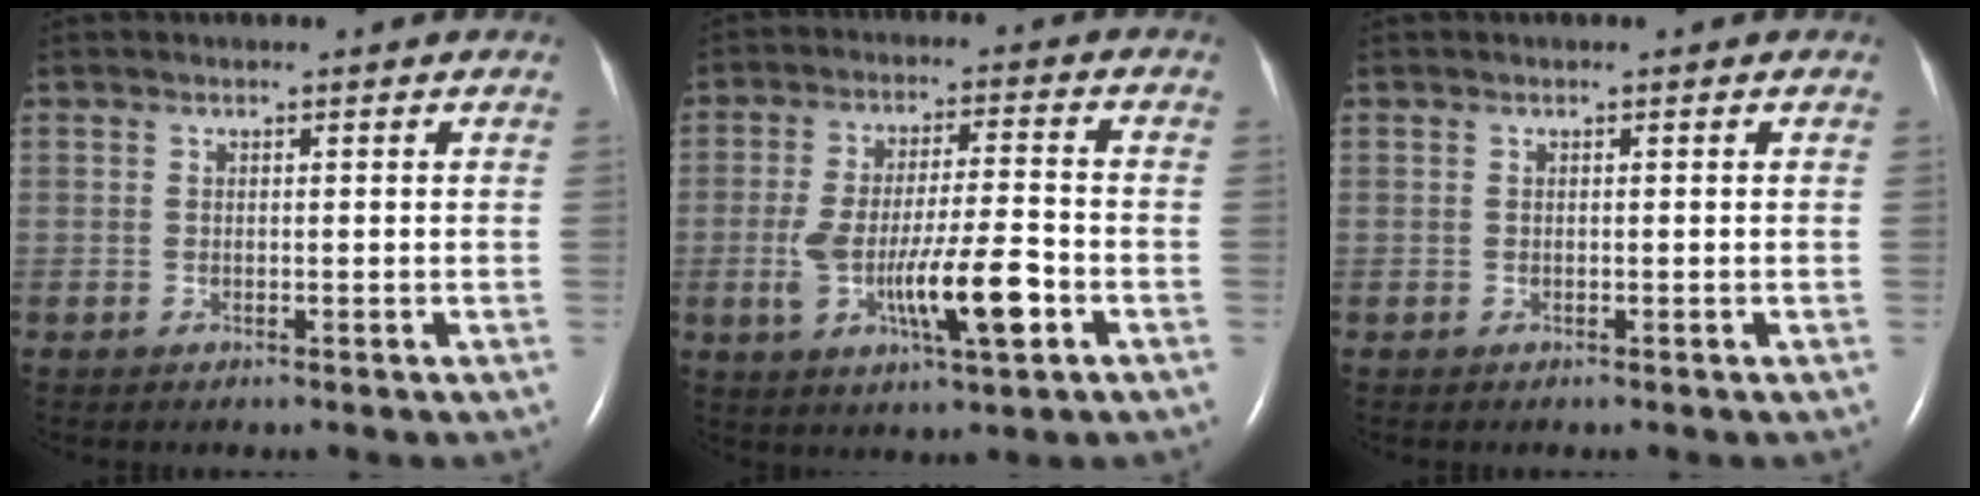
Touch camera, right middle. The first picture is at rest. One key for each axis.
{"total": 11.4, "fx": -3.5, "fy": 1.7, "fz": 10.7, "tx": -0.201, "ty": -0.003, "tz": -0.056}
{"total": 0.0}